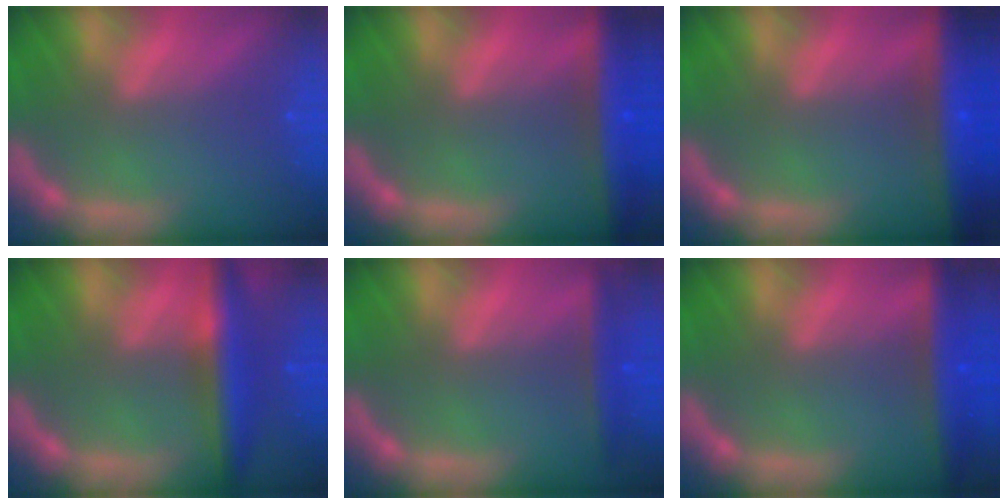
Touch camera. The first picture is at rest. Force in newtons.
{"total": 7.4}
{"total": 10.0}
{"total": 6.0}
{"total": 2.9}
{"total": 5.9}